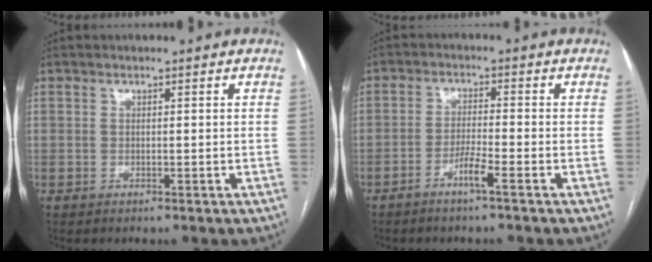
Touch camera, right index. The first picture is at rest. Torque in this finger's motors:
{"motor_torque": [0.22, -0.21, 0.19, 0.02]}